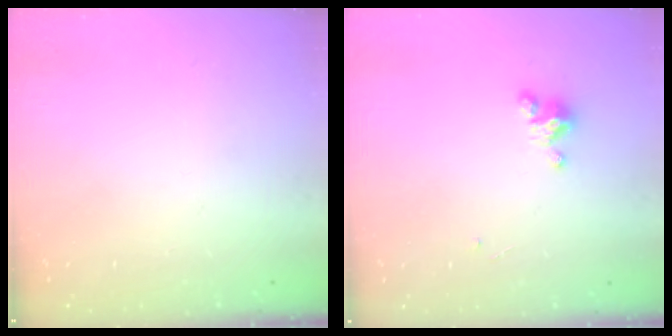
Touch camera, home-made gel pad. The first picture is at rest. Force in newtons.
{"total": 2.7, "press": 2.7, "slide": 0.3}